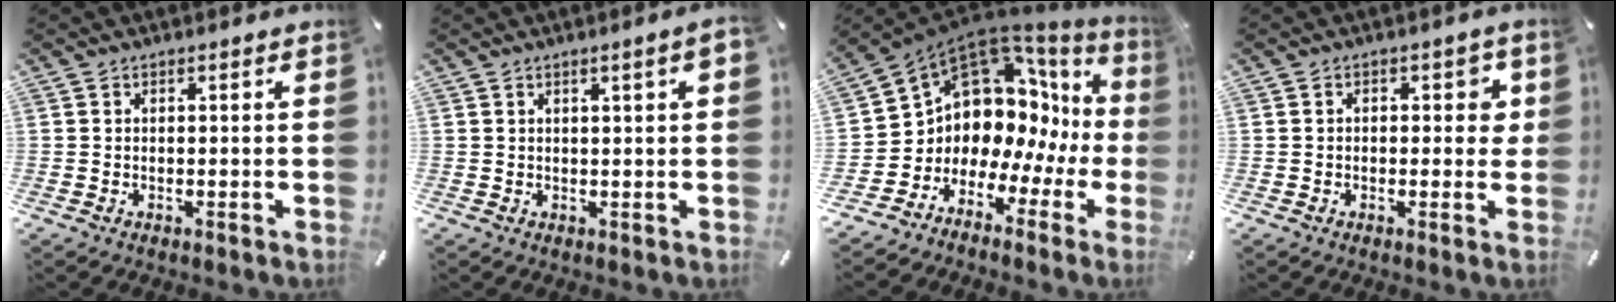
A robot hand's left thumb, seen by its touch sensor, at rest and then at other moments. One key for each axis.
{"total": 3.1, "fx": 1.0, "fy": 0.3, "fz": 2.9, "tx": -0.053, "ty": 0.000, "tz": 0.017}
{"total": 11.7, "fx": 5.4, "fy": 9.2, "fz": 4.7, "tx": -0.094, "ty": -0.081, "tz": 0.111}
{"total": 3.4, "fx": 0.3, "fy": 2.1, "fz": 2.7, "tx": -0.030, "ty": 0.002, "tz": -0.003}